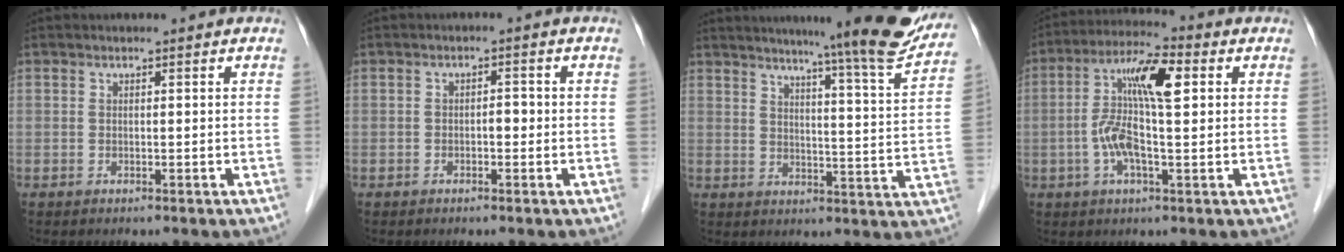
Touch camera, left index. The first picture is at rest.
{"total": 1.3, "force": [-0.3, 0.8, 1.1], "torque": [-0.015, 0.005, -0.007]}
{"total": 17.6, "force": [15.3, -0.5, 8.8], "torque": [-0.114, -0.047, 0.184]}
{"total": 10.1, "force": [1.1, 1.8, 9.9], "torque": [-0.201, 0.022, 0.013]}